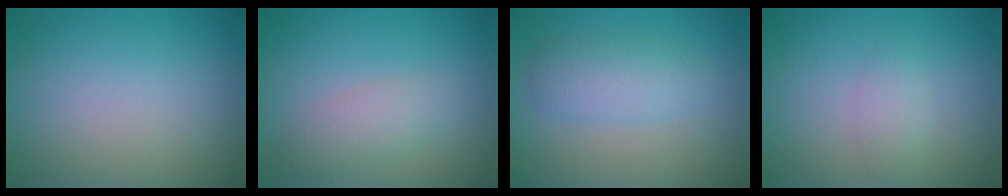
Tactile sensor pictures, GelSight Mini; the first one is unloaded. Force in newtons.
{"total": 2.6, "press": 2.6, "slide": 0.1}
{"total": 3.3, "press": 3.3, "slide": 0.1}
{"total": 1.5, "press": 1.5, "slide": 0.0}